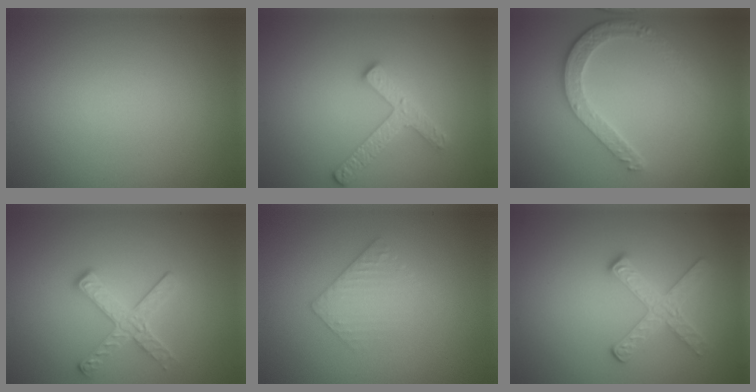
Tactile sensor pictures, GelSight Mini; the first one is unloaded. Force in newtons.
{"total": 2.6, "press": 2.6, "slide": 0.4}
{"total": 3.6, "press": 3.0, "slide": 2.1}
{"total": 2.8, "press": 2.7, "slide": 0.7}
{"total": 2.2, "press": 2.2, "slide": 0.5}
{"total": 2.8, "press": 2.7, "slide": 0.6}